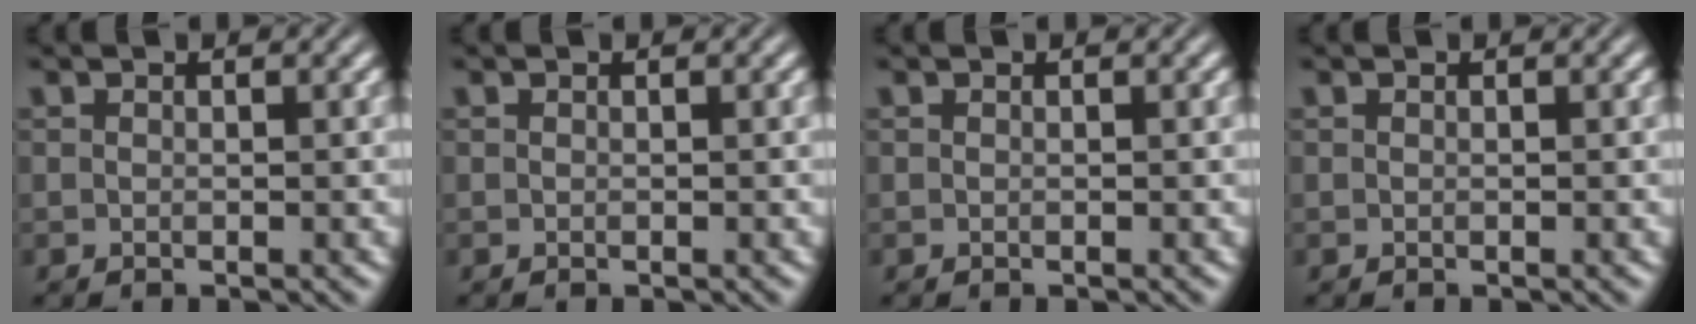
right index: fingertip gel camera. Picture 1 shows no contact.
{"total": 0.0}
{"total": 0.0}
{"total": 0.0}